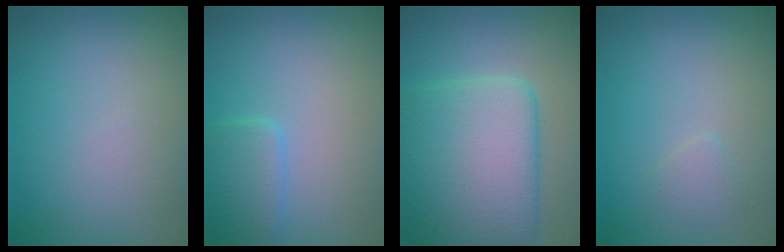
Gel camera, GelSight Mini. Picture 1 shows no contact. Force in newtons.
{"total": 2.6, "press": 2.5, "slide": 0.3}
{"total": 8.6, "press": 8.6, "slide": 0.3}
{"total": 0.8, "press": 0.8, "slide": 0.0}